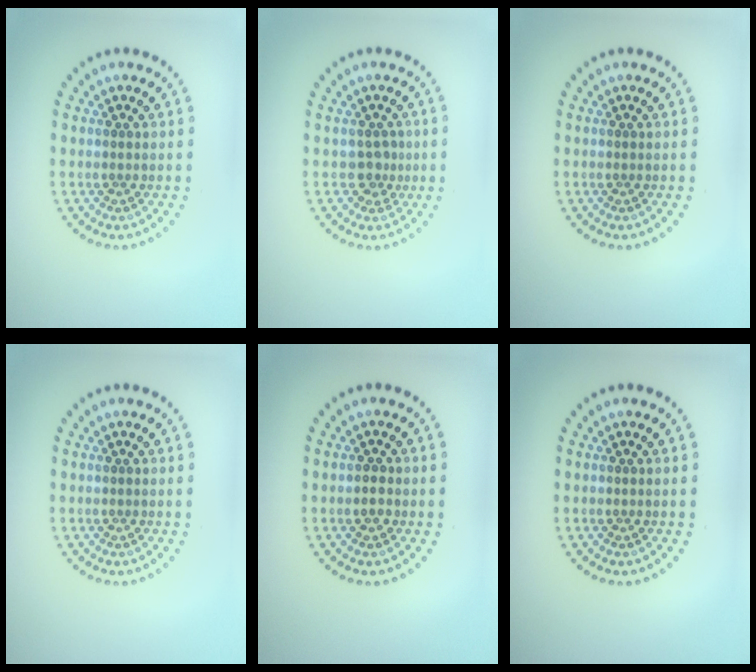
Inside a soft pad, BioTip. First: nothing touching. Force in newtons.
{"total": 1.6, "press": 1.3, "slide": 0.9}
{"total": 0.0}
{"total": 0.0}
{"total": 1.1, "press": 1.0, "slide": 0.2}
{"total": 0.0}